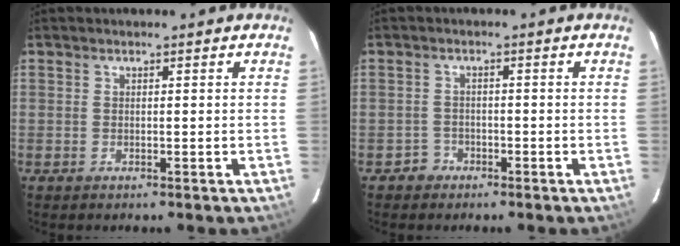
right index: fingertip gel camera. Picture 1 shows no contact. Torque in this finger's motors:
{"motor_torque": [-0.25, 0.16, -0.52, -0.12]}